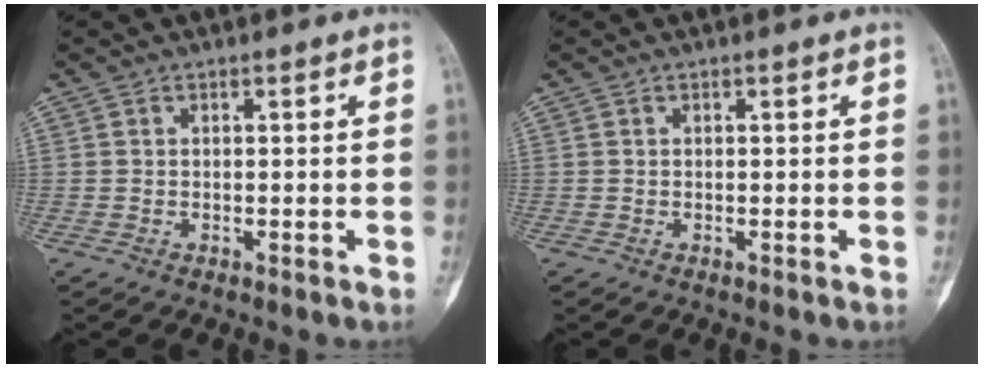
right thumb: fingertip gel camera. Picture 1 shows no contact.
{"total": 0.0}